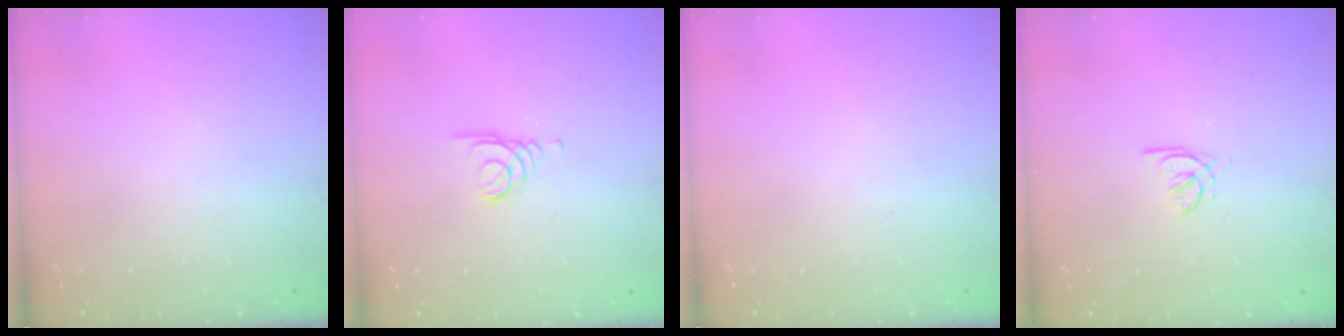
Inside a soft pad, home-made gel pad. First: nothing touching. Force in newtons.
{"total": 1.3, "press": 1.3, "slide": 0.1}
{"total": 0.0}
{"total": 1.4, "press": 1.3, "slide": 0.4}